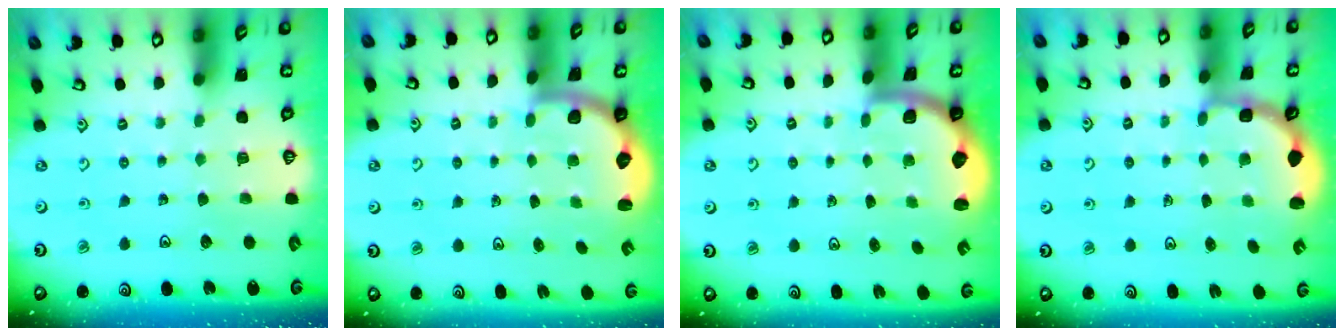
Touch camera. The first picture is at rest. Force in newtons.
{"total": 2.6, "press": 2.3, "slide": 1.2}
{"total": 2.0, "press": 2.0, "slide": 0.5}
{"total": 2.7, "press": 2.4, "slide": 1.4}